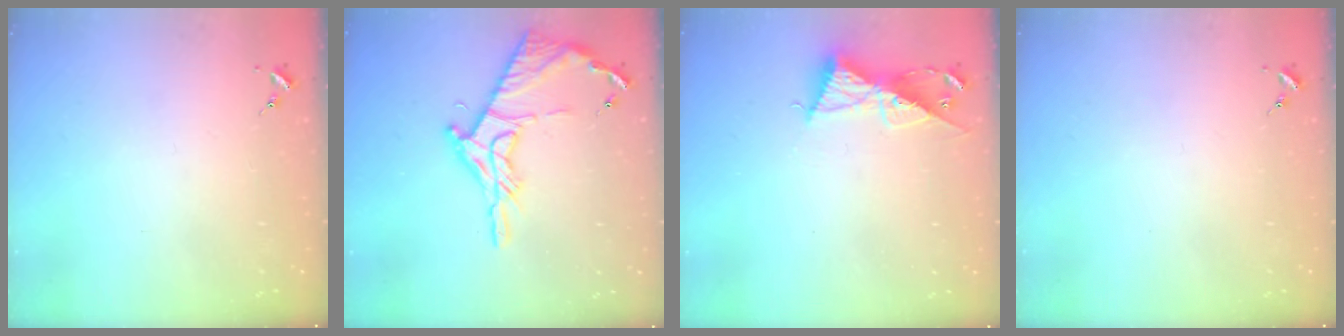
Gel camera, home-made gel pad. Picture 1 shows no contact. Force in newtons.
{"total": 16.6, "press": 16.6, "slide": 1.4}
{"total": 9.9, "press": 9.8, "slide": 0.6}
{"total": 0.0}